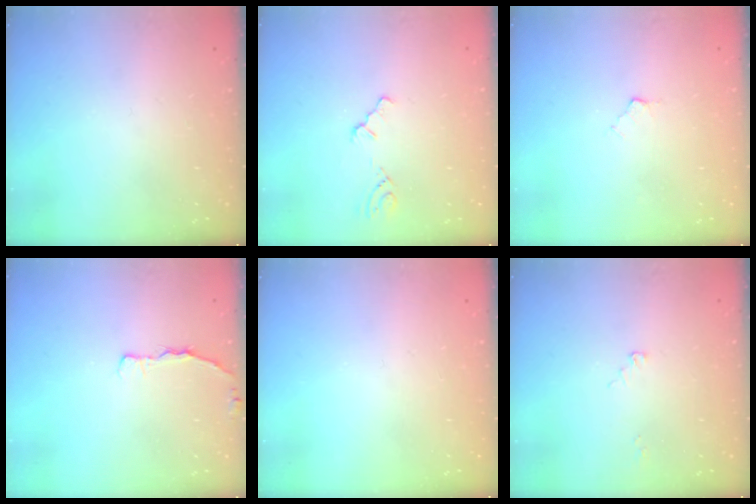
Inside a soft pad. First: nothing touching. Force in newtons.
{"total": 1.8, "press": 1.8, "slide": 0.3}
{"total": 2.9, "press": 2.9, "slide": 0.5}
{"total": 3.5, "press": 3.4, "slide": 0.5}
{"total": 0.0}
{"total": 2.1, "press": 2.1, "slide": 0.2}